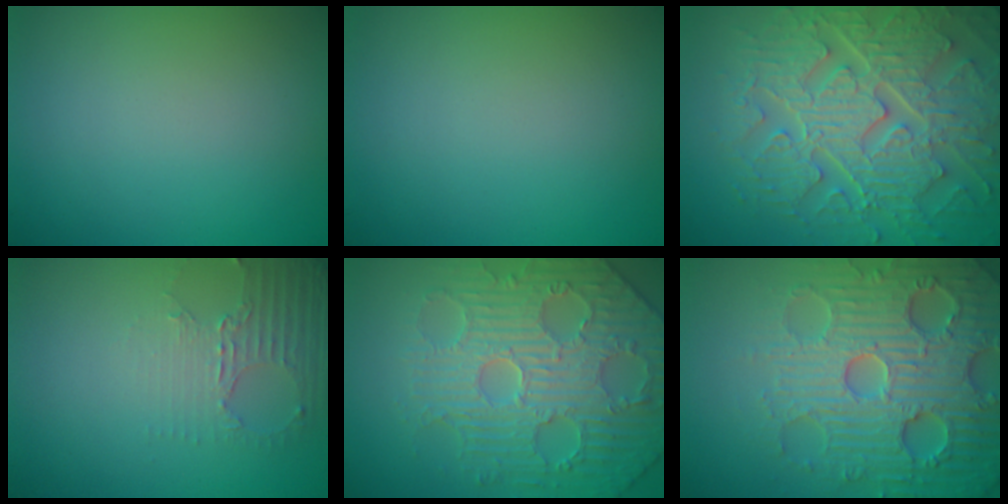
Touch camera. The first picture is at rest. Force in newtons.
{"total": 0.0}
{"total": 9.3, "press": 6.9, "slide": 6.3}
{"total": 2.6, "press": 2.0, "slide": 1.7}
{"total": 5.9, "press": 5.4, "slide": 2.2}
{"total": 7.9, "press": 7.7, "slide": 1.6}